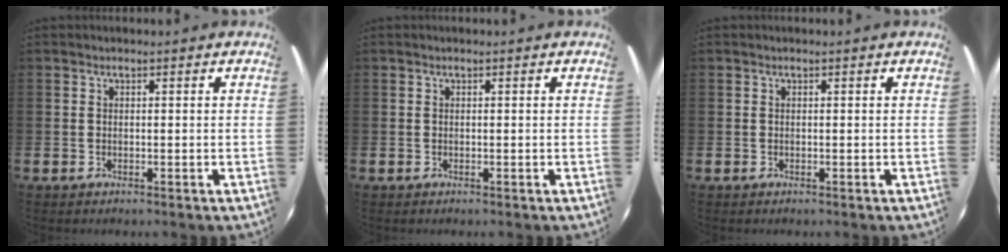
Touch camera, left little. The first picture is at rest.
{"total": 0.0}
{"total": 0.0}